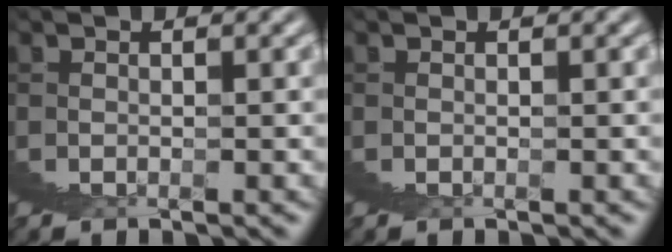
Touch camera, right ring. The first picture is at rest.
{"total": 0.0}